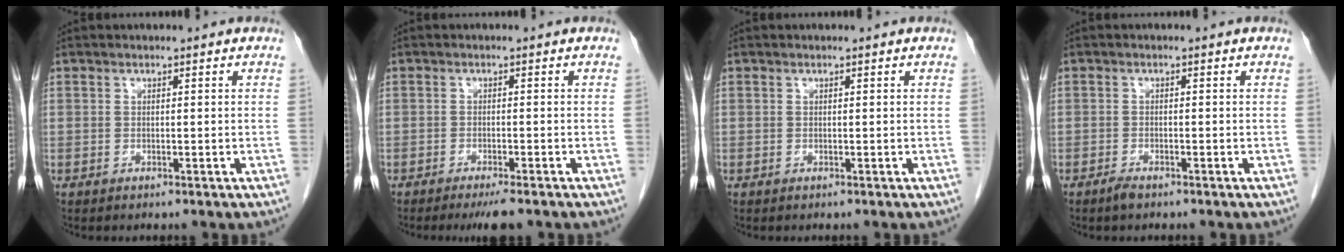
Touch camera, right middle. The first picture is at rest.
{"total": 4.0, "force": [-3.1, 0.4, 2.5], "torque": [-0.031, -0.006, -0.044]}
{"total": 0.0}
{"total": 1.4, "force": [-1.2, 0.3, 0.7], "torque": [-0.019, -0.002, -0.021]}